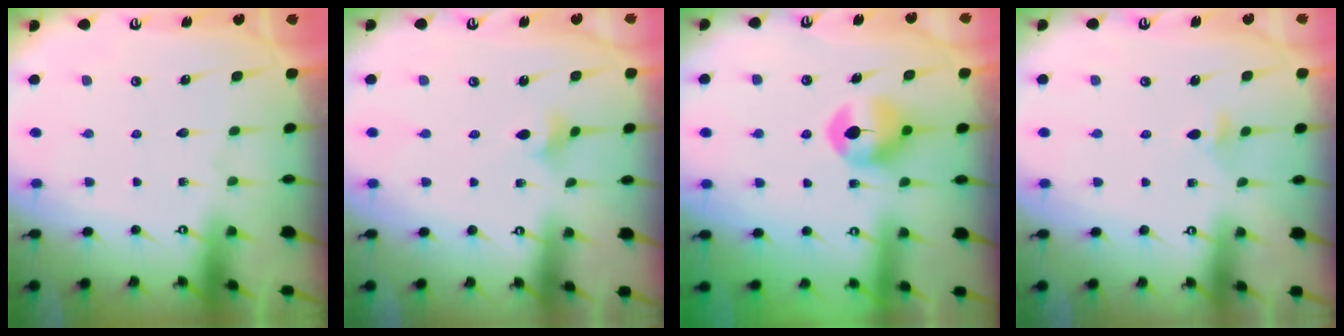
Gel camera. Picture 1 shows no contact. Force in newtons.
{"total": 2.5, "press": 2.4, "slide": 0.6}
{"total": 9.0, "press": 8.9, "slide": 0.8}
{"total": 3.7, "press": 3.6, "slide": 0.9}